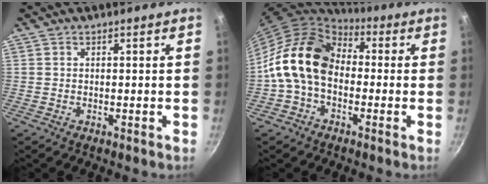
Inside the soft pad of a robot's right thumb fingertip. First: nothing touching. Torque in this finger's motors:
{"motor_torque": [1.69, 3.31, 1.43, -1.34, 0.48]}